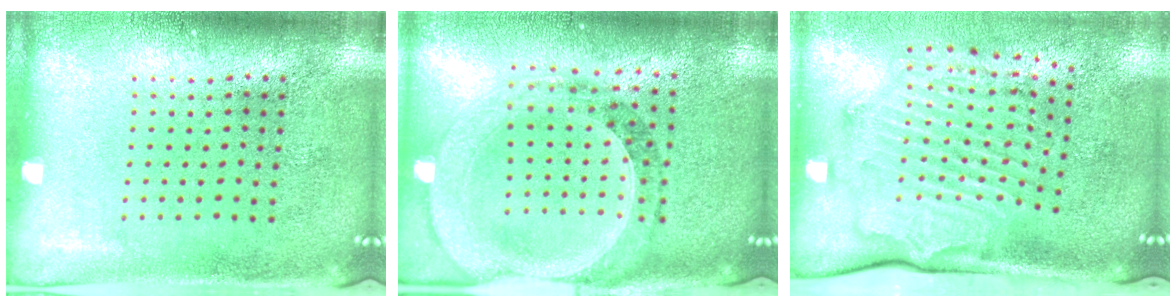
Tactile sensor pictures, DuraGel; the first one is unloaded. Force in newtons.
{"total": 1.5, "press": 1.5, "slide": 0.3}
{"total": 2.3, "press": 2.1, "slide": 0.7}